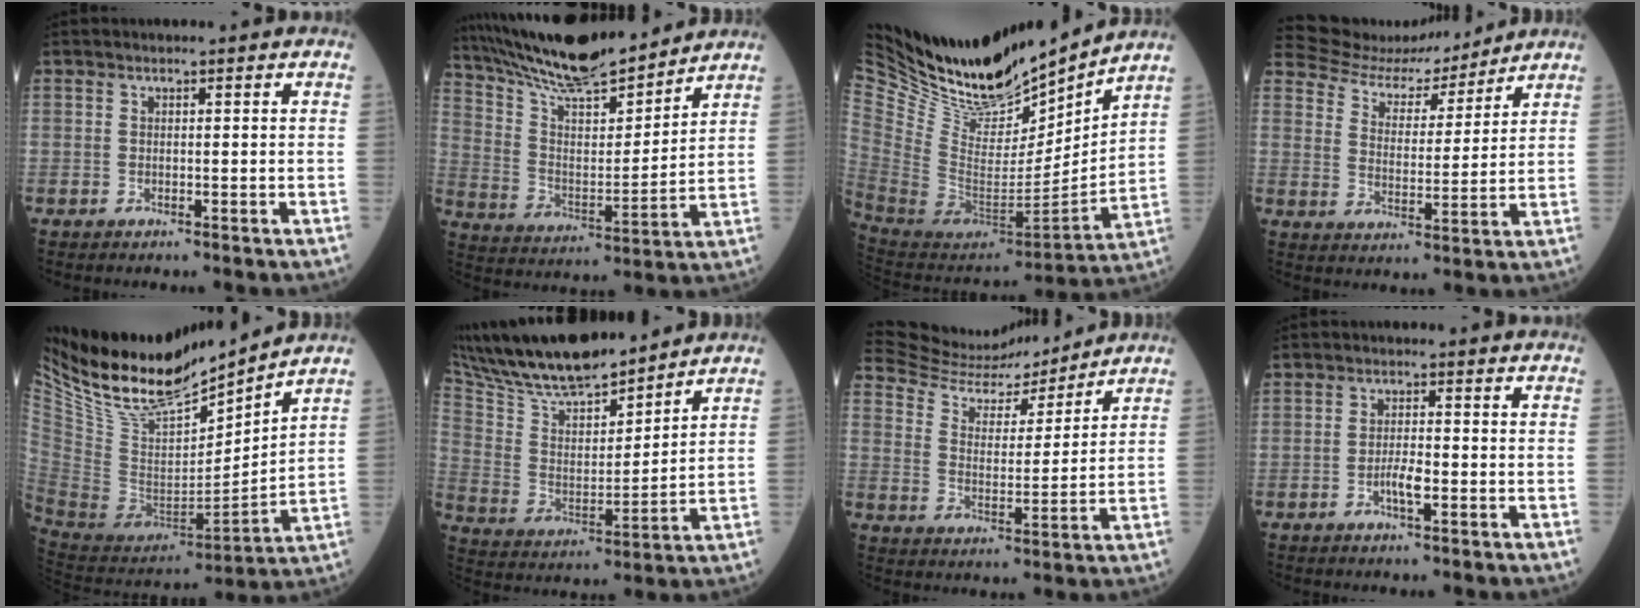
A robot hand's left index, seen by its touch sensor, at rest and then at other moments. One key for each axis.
{"total": 17.3, "fx": 15.8, "fy": 2.0, "fz": 6.9, "tx": -0.133, "ty": 0.002, "tz": 0.278}
{"total": 26.0, "fx": 23.4, "fy": 6.1, "fz": 9.5, "tx": -0.198, "ty": -0.053, "tz": 0.400}
{"total": 10.2, "fx": 10.0, "fy": 2.1, "fz": 0.2, "tx": -0.013, "ty": 0.002, "tz": 0.168}
{"total": 18.8, "fx": 17.1, "fy": 2.1, "fz": 7.4, "tx": -0.158, "ty": -0.023, "tz": 0.322}
{"total": 18.2, "fx": 15.9, "fy": 3.3, "fz": 8.1, "tx": -0.152, "ty": 0.008, "tz": 0.290}
{"total": 12.4, "fx": 12.2, "fy": 1.4, "fz": 1.2, "tx": -0.033, "ty": 0.000, "tz": 0.209}
{"total": 2.7, "fx": -1.4, "fy": 0.4, "fz": 2.3, "tx": -0.041, "ty": -0.002, "tz": -0.027}